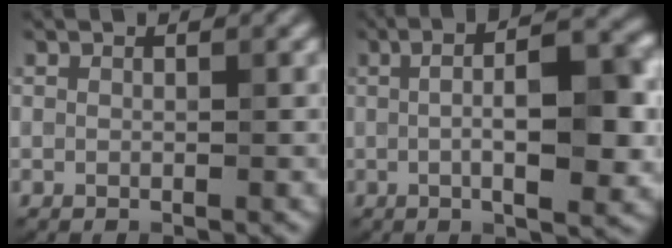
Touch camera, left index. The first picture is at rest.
{"total": 9.3, "force": [0.2, 2.7, 8.9], "torque": [-0.123, 0.007, -0.001]}